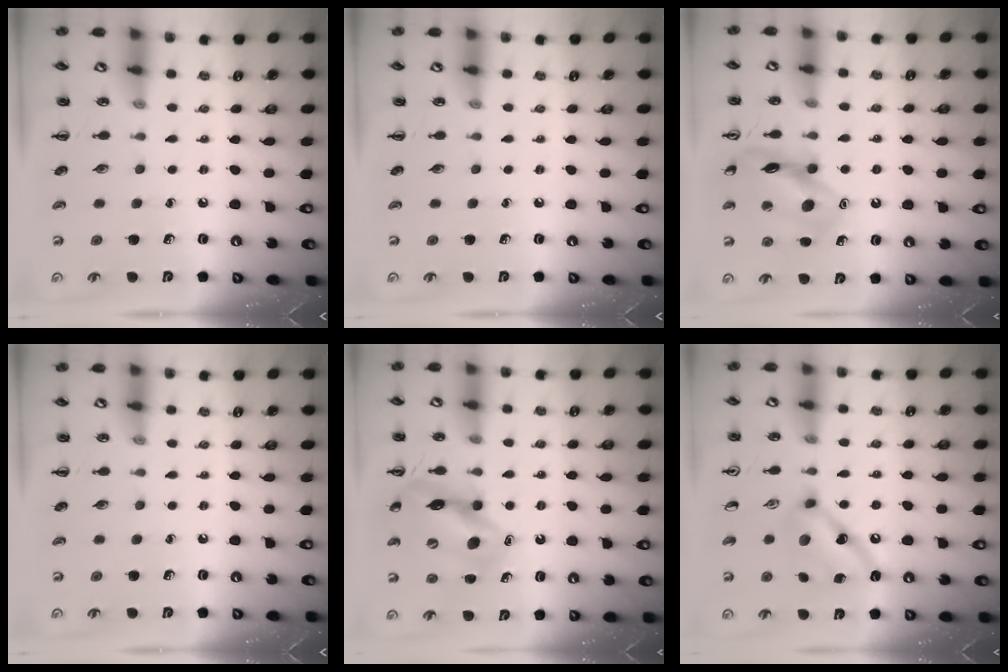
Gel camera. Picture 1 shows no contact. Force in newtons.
{"total": 0.0}
{"total": 13.8, "press": 13.7, "slide": 1.3}
{"total": 0.0}
{"total": 12.6, "press": 12.2, "slide": 3.1}
{"total": 10.3, "press": 10.3, "slide": 0.5}